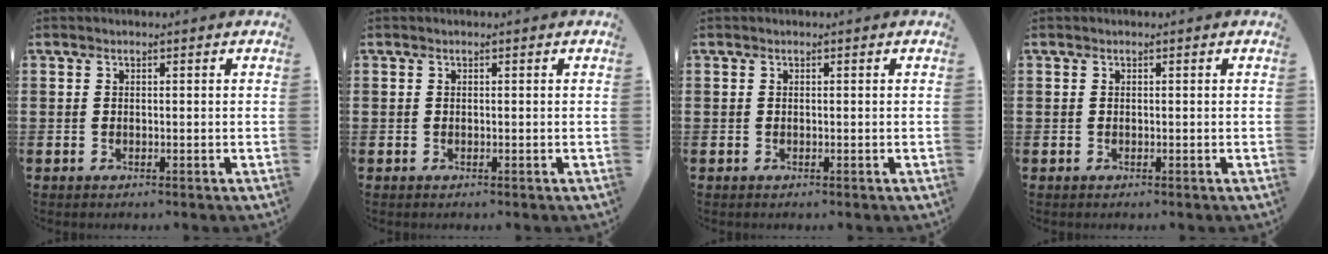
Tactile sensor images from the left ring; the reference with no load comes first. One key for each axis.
{"total": 0.0}
{"total": 0.0}
{"total": 0.0}